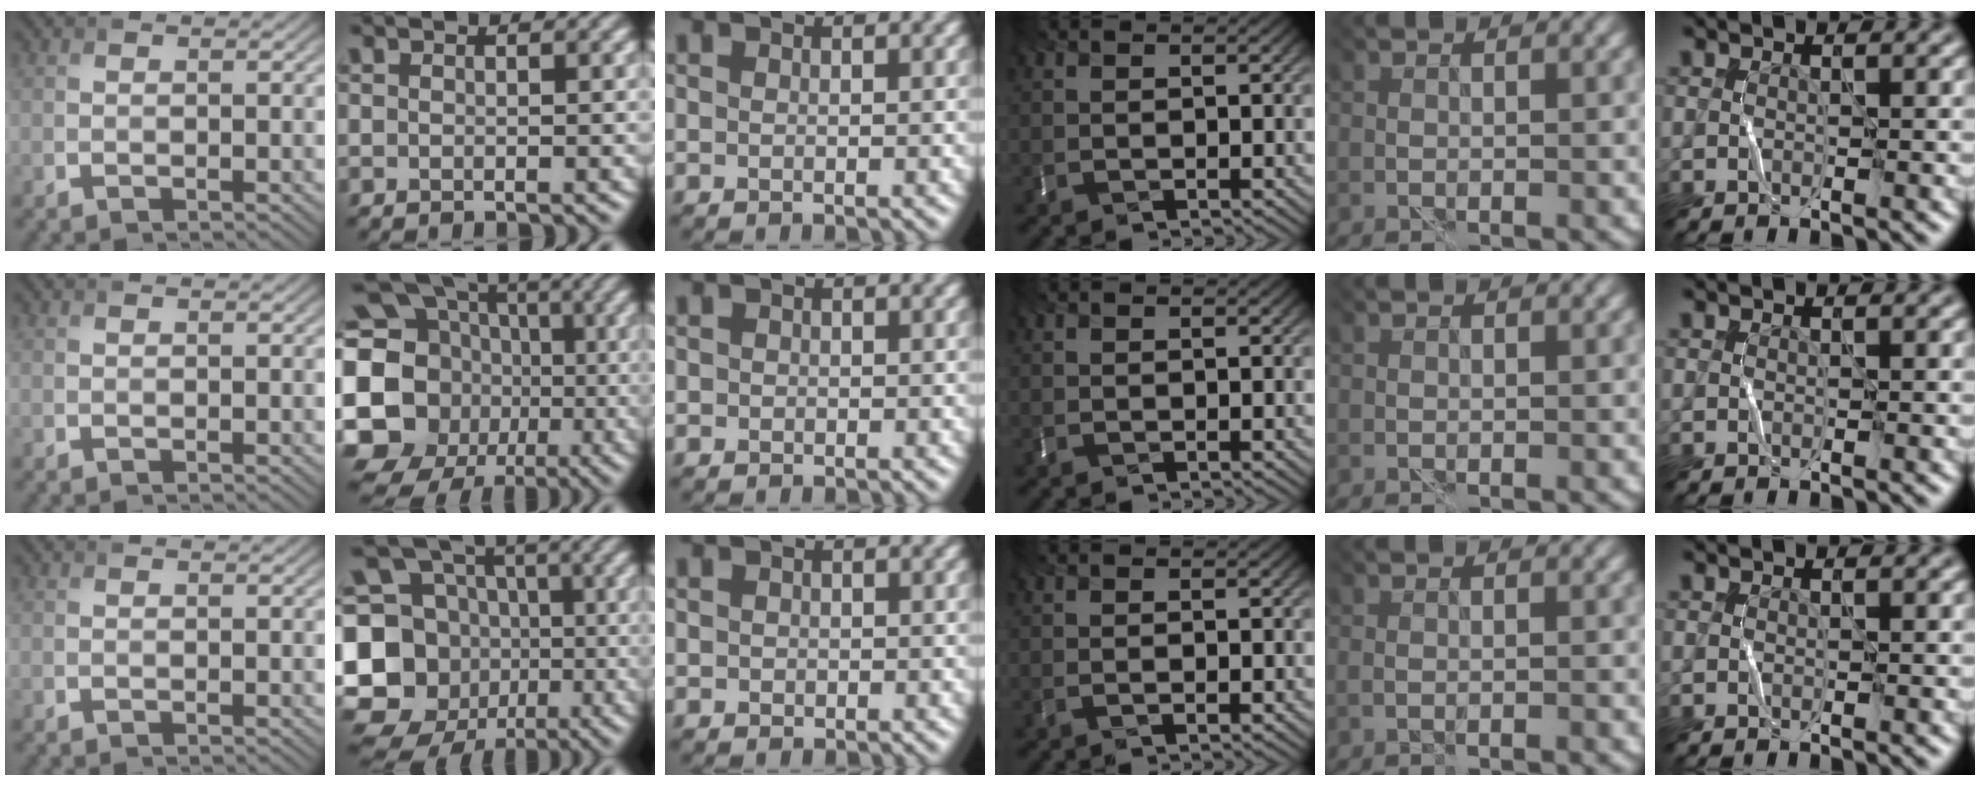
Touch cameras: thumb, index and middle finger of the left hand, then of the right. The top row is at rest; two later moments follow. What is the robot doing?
{"motion": "fold", "object": "bubble wrap"}